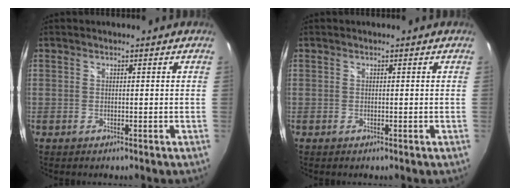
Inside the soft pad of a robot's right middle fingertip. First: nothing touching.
{"total": 0.0}